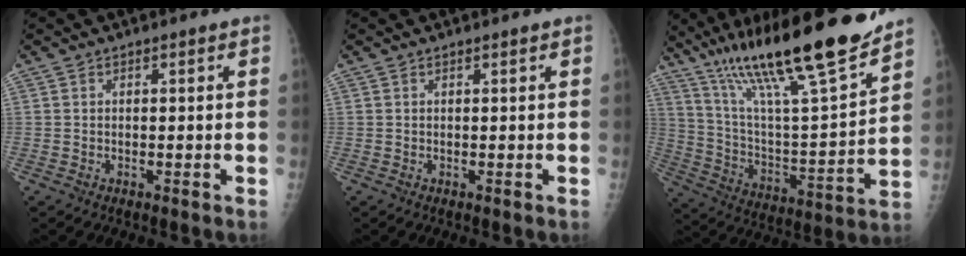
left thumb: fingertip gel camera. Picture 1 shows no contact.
{"total": 0.0}
{"total": 25.4, "force": [18.9, 2.9, 16.7], "torque": [-0.263, -0.067, 0.332]}